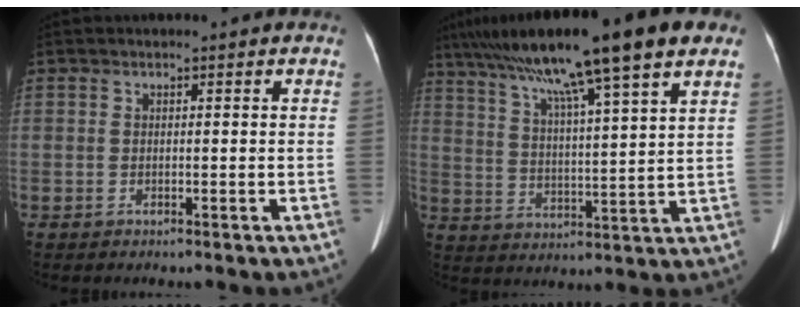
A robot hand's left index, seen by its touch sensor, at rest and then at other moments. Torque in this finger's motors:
{"motor_torque": [0.72, -1.42, 0.44, 0.17]}